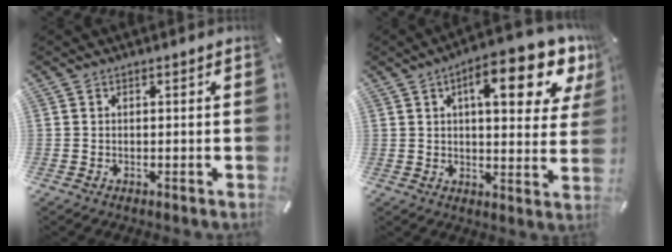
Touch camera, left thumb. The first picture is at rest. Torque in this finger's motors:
{"motor_torque": [0.82, 0.83, 1.39, -1.38, 0.27]}